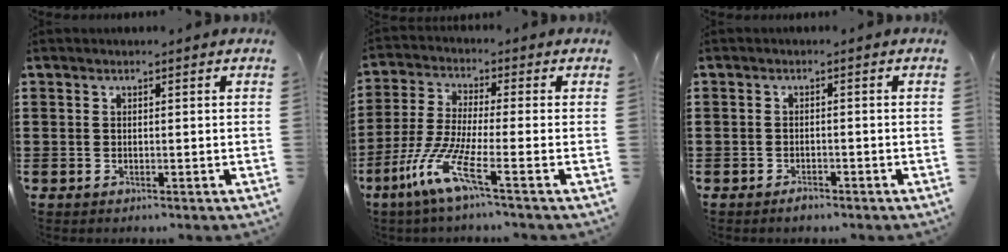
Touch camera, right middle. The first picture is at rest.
{"total": 8.7, "force": [-4.5, 1.1, 7.4], "torque": [-0.184, -0.018, -0.095]}
{"total": 1.3, "force": [-1.2, 0.5, 0.4], "torque": [-0.010, -0.001, -0.024]}